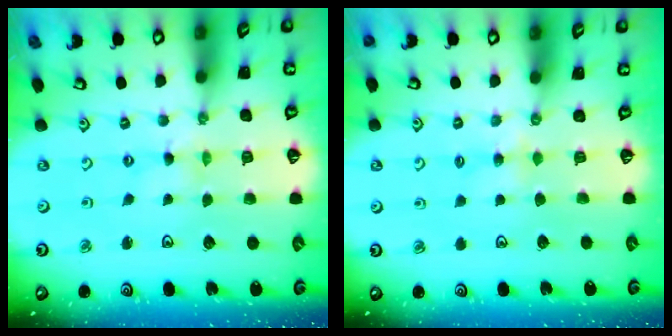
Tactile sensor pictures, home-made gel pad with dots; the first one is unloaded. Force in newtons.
{"total": 3.8, "press": 3.8, "slide": 0.6}